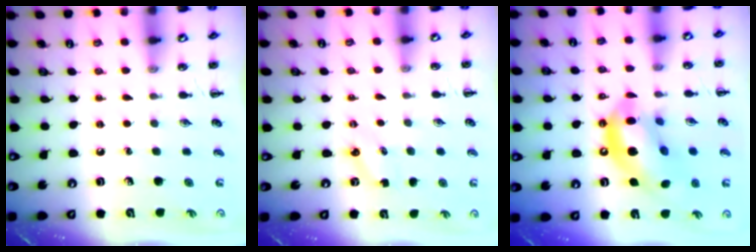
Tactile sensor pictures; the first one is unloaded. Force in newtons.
{"total": 2.9, "press": 2.7, "slide": 0.8}
{"total": 15.0, "press": 14.5, "slide": 4.1}